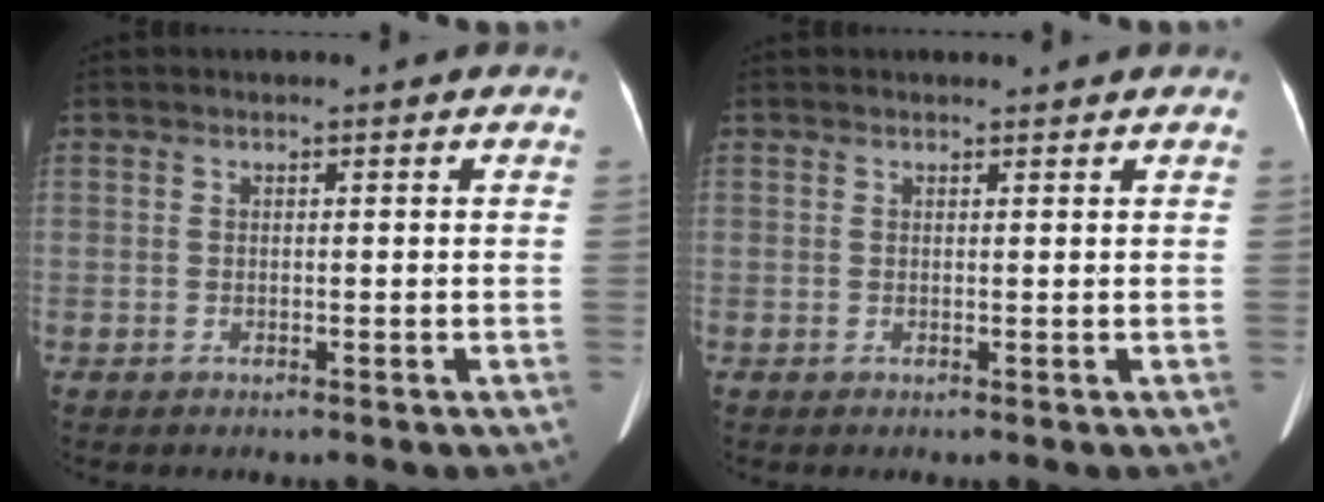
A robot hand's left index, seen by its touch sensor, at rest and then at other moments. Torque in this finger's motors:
{"motor_torque": [-0.14, -0.04, -0.02, -0.01]}